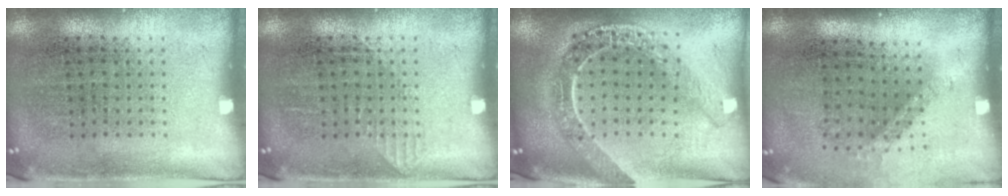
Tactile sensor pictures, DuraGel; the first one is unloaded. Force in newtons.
{"total": 0.6, "press": 0.5, "slide": 0.2}
{"total": 2.2, "press": 1.8, "slide": 1.2}
{"total": 1.3, "press": 0.9, "slide": 0.9}